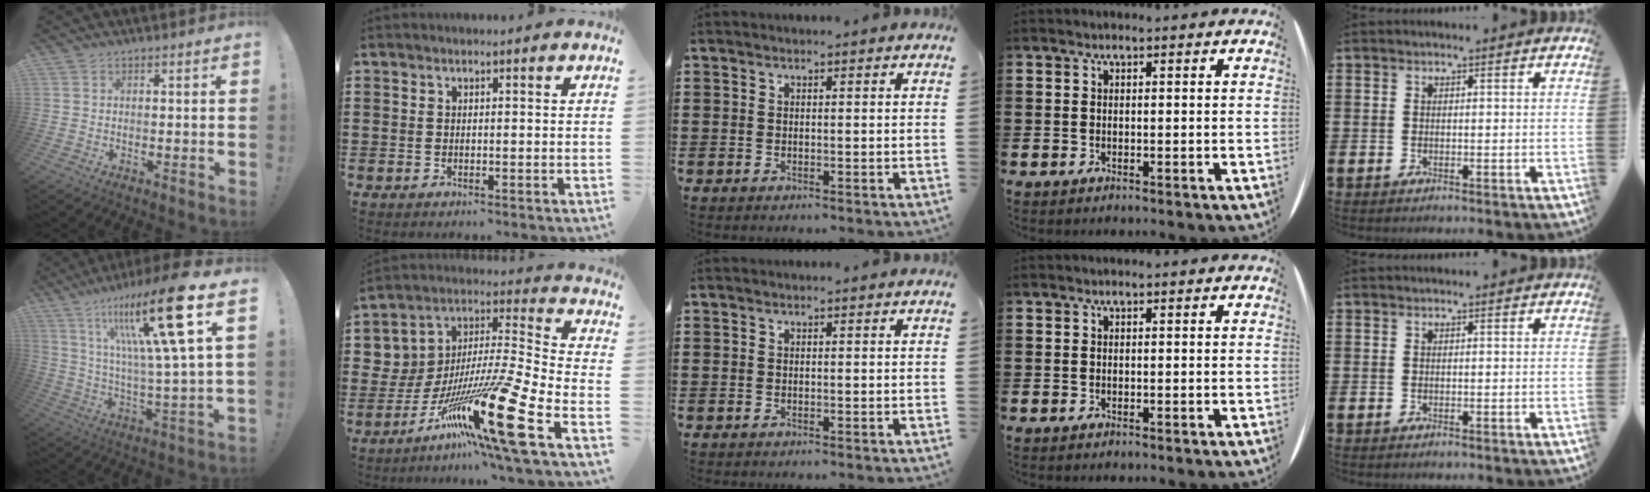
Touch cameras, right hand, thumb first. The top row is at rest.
{"thumb": {"total": 23.0, "force": [9.7, 2.8, 20.7], "torque": [-0.353, -0.050, 0.139]}, "index": {"total": 19.1, "force": [-9.6, 1.8, 16.4], "torque": [-0.322, 0.003, -0.162]}}